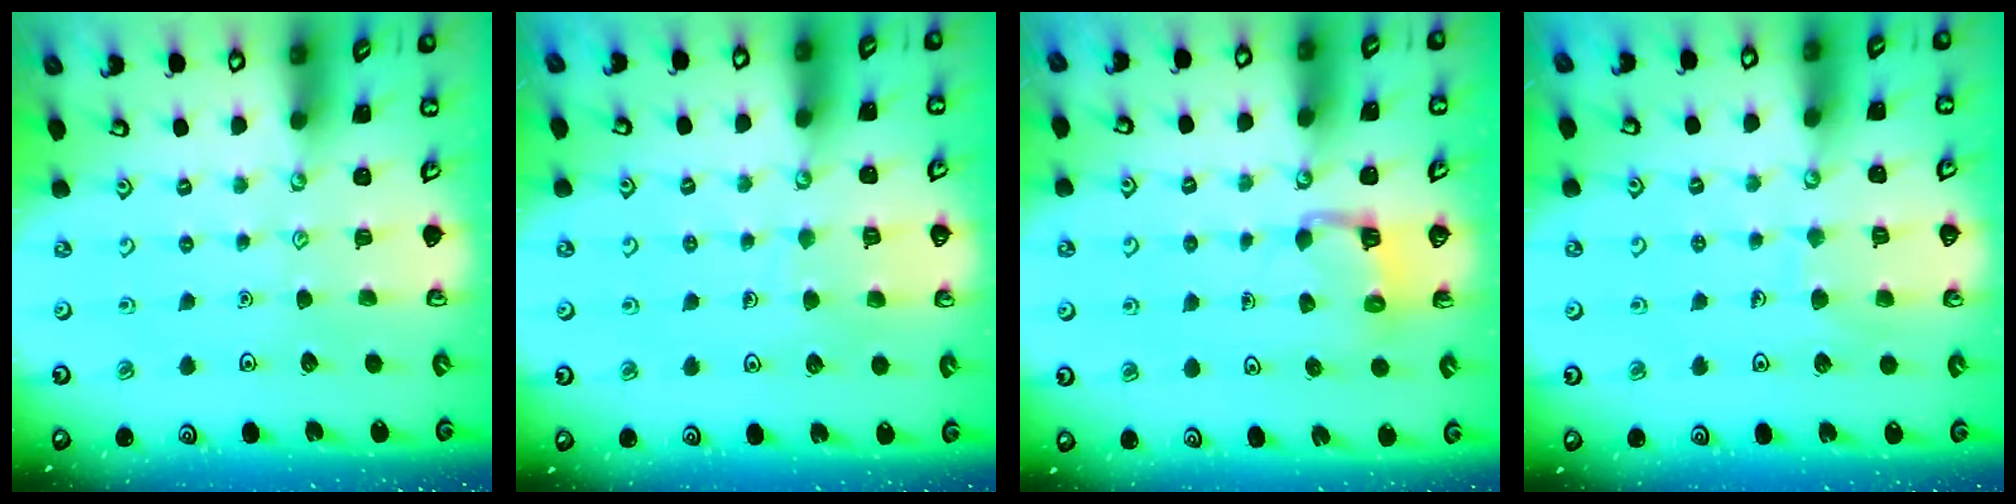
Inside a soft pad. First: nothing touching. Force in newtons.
{"total": 5.7, "press": 5.7, "slide": 0.3}
{"total": 2.8, "press": 2.8, "slide": 0.2}
{"total": 6.3, "press": 6.3, "slide": 0.4}